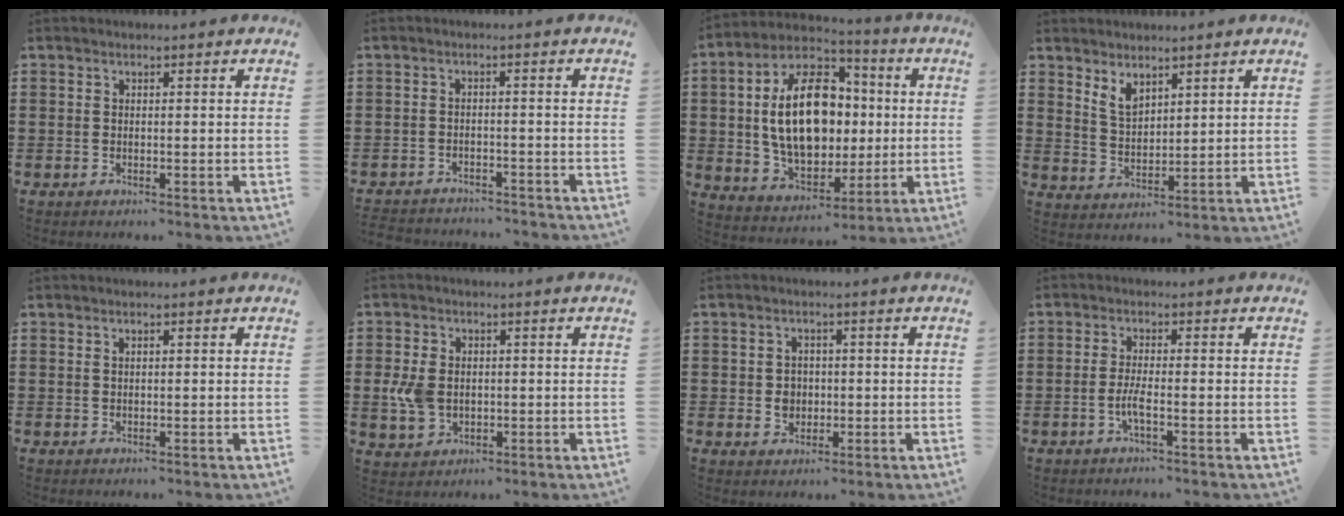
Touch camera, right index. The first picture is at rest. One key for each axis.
{"total": 1.6, "fx": -1.5, "fy": 0.2, "fz": -0.2, "tx": -0.002, "ty": 0.003, "tz": -0.035}
{"total": 16.6, "fx": 0.9, "fy": 10.4, "fz": 13.0, "tx": -0.253, "ty": 0.008, "tz": 0.012}
{"total": 3.9, "fx": 3.0, "fy": 1.8, "fz": 1.7, "tx": -0.043, "ty": 0.001, "tz": 0.055}
{"total": 0.7, "fx": 0.4, "fy": 0.3, "fz": 0.4, "tx": -0.010, "ty": 0.003, "tz": 0.007}
{"total": 5.3, "fx": -0.2, "fy": 3.8, "fz": 3.6, "tx": -0.103, "ty": 0.000, "tz": -0.010}
{"total": 2.6, "fx": -0.2, "fy": 2.3, "fz": 1.2, "tx": -0.024, "ty": 0.000, "tz": -0.007}
{"total": 2.9, "fx": -1.2, "fy": 0.1, "fz": 2.7, "tx": -0.063, "ty": -0.009, "tz": -0.025}